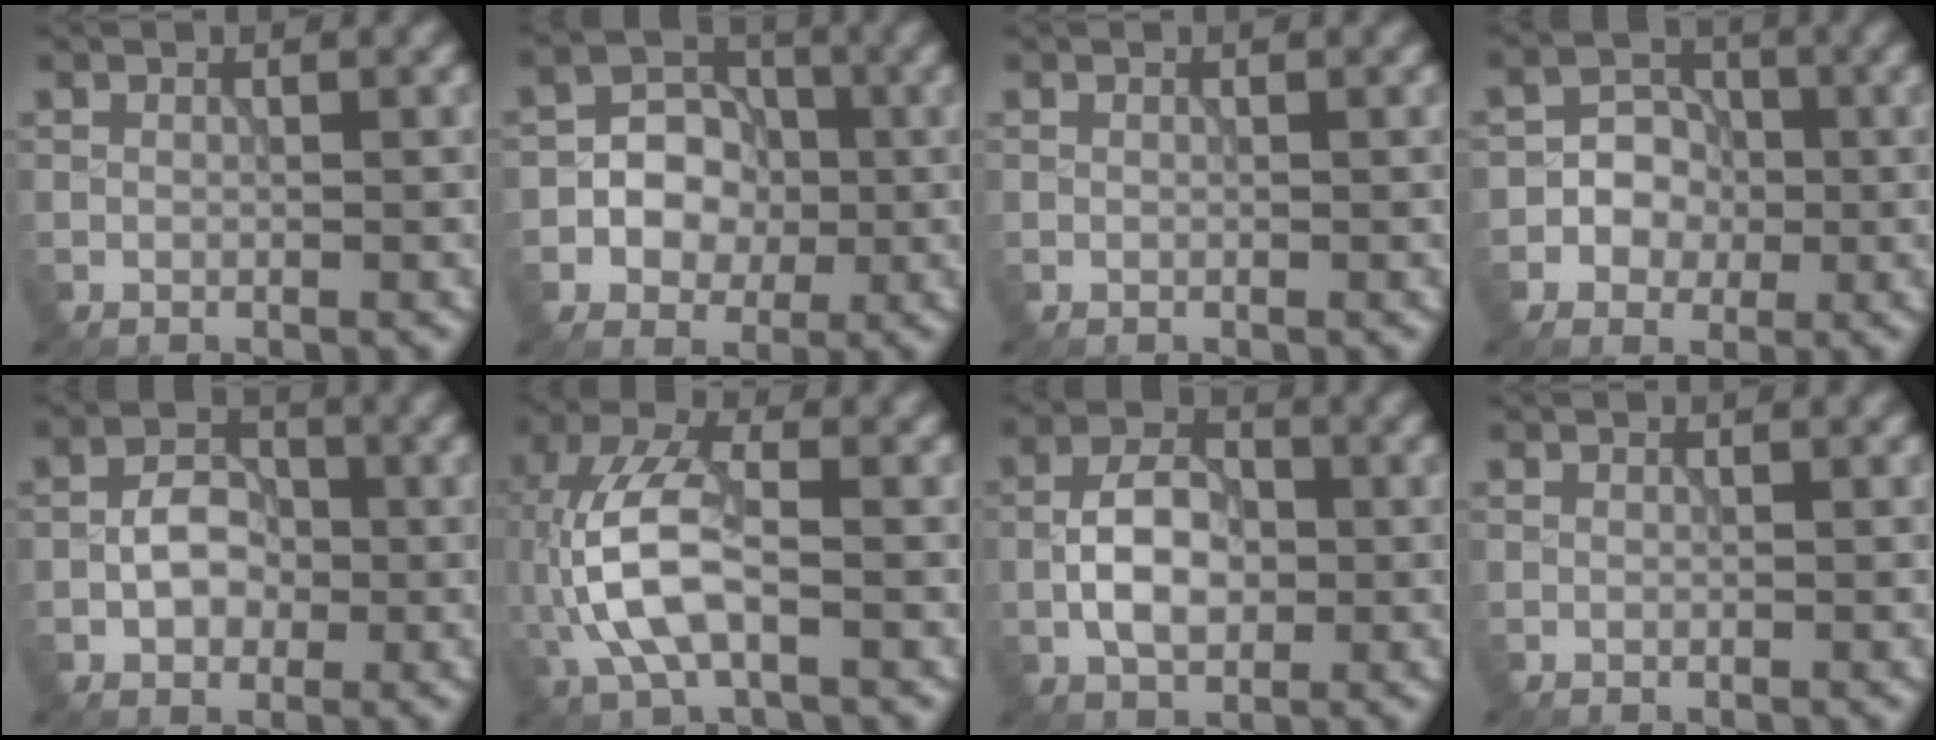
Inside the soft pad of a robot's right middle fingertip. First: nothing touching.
{"total": 4.6, "force": [-0.9, 3.7, 2.5], "torque": [-0.030, 0.005, -0.020]}
{"total": 0.0}
{"total": 3.3, "force": [-0.8, 3.0, 1.3], "torque": [0.003, 0.003, -0.031]}
{"total": 3.6, "force": [-0.7, 2.6, 2.4], "torque": [-0.040, 0.006, -0.017]}
{"total": 7.5, "force": [-1.3, 3.5, 6.5], "torque": [-0.156, 0.014, -0.028]}
{"total": 5.3, "force": [-0.9, 3.2, 4.1], "torque": [-0.074, 0.005, -0.021]}
{"total": 0.0}